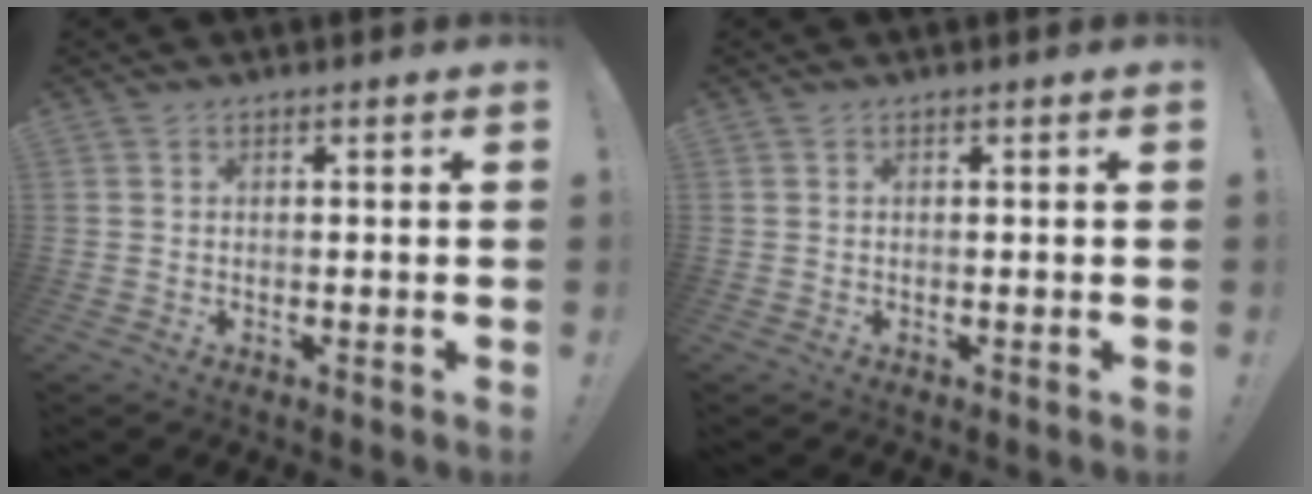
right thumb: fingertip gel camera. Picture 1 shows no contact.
{"total": 0.0}